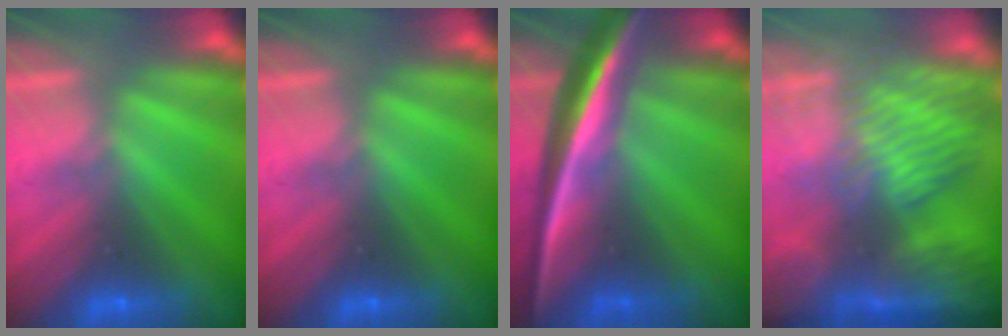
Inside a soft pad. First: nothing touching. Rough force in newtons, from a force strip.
{"total": 0.0}
{"total": 8.8}
{"total": 7.3}